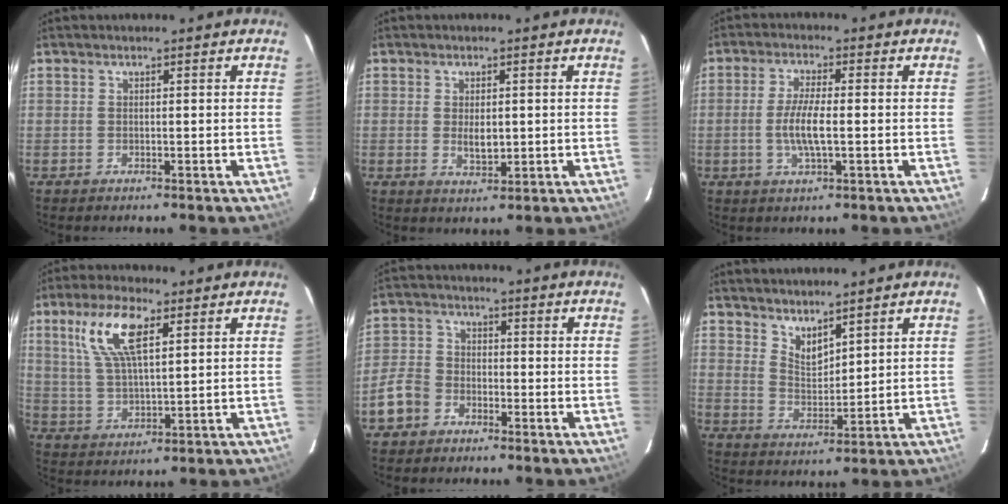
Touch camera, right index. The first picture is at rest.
{"total": 3.5, "force": [0.0, 1.9, 2.9], "torque": [-0.051, -0.008, 0.004]}
{"total": 6.1, "force": [-1.0, 1.2, 5.9], "torque": [-0.118, -0.006, -0.019]}
{"total": 10.9, "force": [4.9, 3.8, 9.0], "torque": [-0.182, 0.014, 0.101]}
{"total": 6.6, "force": [-3.6, 5.1, 2.1], "torque": [-0.050, 0.019, -0.072]}
{"total": 5.0, "force": [4.3, 1.7, 2.0], "torque": [-0.030, -0.007, 0.082]}